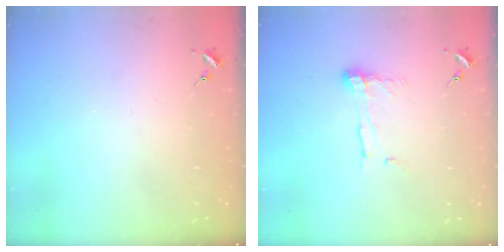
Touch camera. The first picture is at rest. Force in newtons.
{"total": 8.4, "press": 8.4, "slide": 0.7}